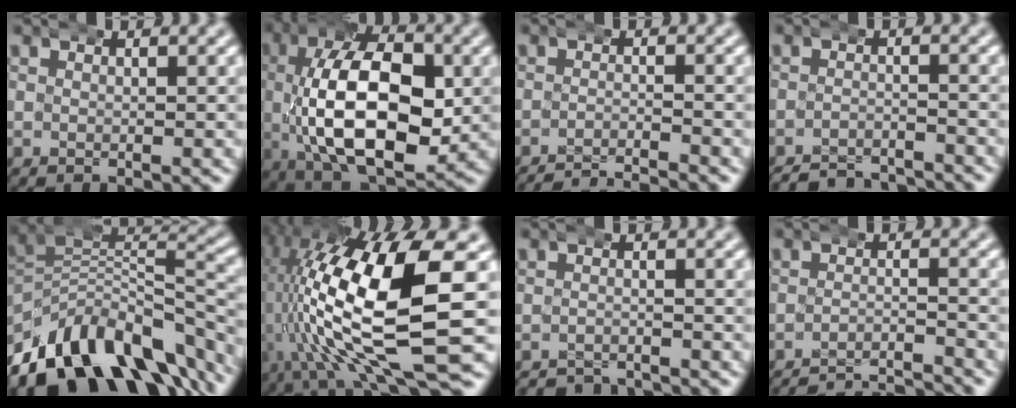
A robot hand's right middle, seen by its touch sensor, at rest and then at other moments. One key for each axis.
{"total": 14.3, "fx": -1.1, "fy": 8.1, "fz": 11.7, "tx": -0.216, "ty": -0.028, "tz": -0.007}
{"total": 11.3, "fx": -10.9, "fy": 2.2, "fz": 1.7, "tx": -0.004, "ty": -0.017, "tz": -0.173}
{"total": 6.1, "fx": -6.0, "fy": 1.3, "fz": 0.6, "tx": -0.005, "ty": -0.015, "tz": -0.099}
{"total": 16.5, "fx": -8.6, "fy": 10.4, "fz": 9.5, "tx": -0.177, "ty": -0.043, "tz": -0.121}
{"total": 16.3, "fx": -0.1, "fy": 7.3, "fz": 14.6, "tx": -0.268, "ty": -0.023, "tz": 0.010}
{"total": 4.0, "fx": -4.0, "fy": 0.6, "fz": -0.1, "tx": 0.000, "ty": -0.013, "tz": -0.065}
{"total": 13.1, "fx": -12.7, "fy": 2.4, "fz": 1.6, "tx": 0.006, "ty": -0.020, "tz": -0.204}